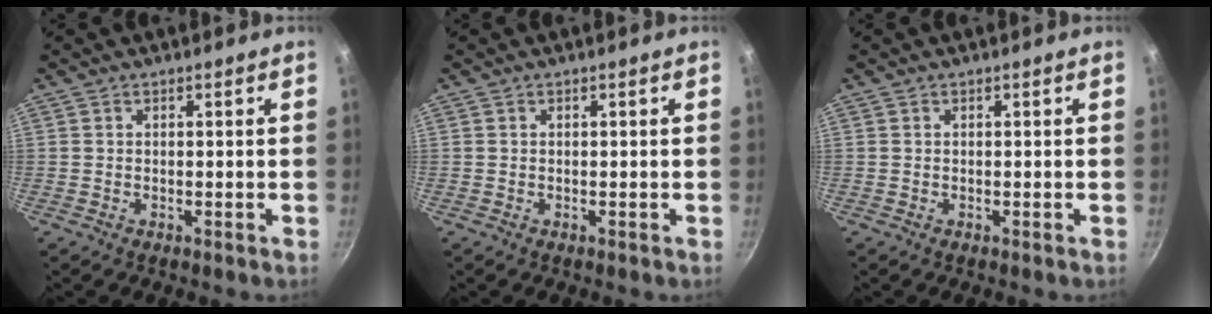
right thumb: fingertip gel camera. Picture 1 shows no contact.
{"total": 0.0}
{"total": 0.0}